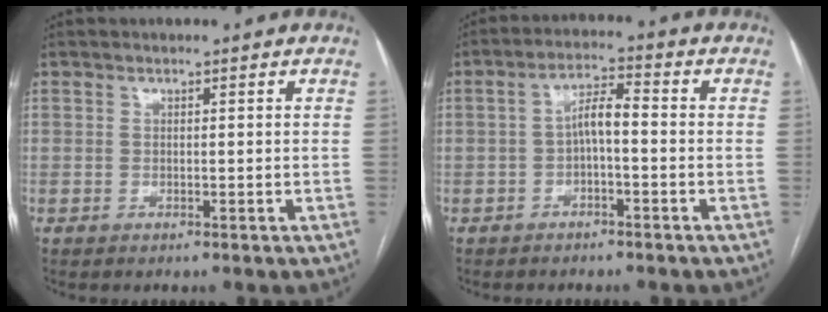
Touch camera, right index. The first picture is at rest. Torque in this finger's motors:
{"motor_torque": [0.72, -0.11, 0.27, 0.08]}